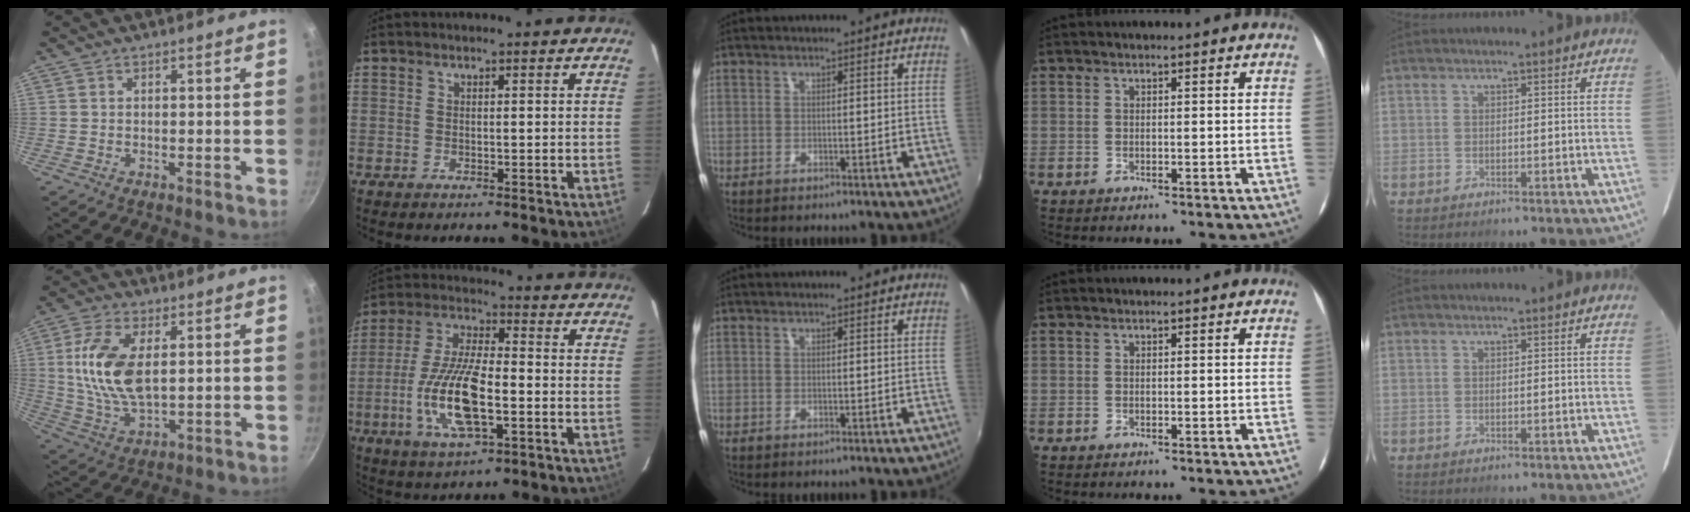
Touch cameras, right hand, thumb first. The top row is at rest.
{"thumb": {"total": 14.2, "force": [2.3, 7.3, 11.9], "torque": [-0.229, -0.005, 0.047]}, "index": {"total": 14.8, "force": [-4.1, 5.1, 13.2], "torque": [-0.280, -0.008, -0.077]}}